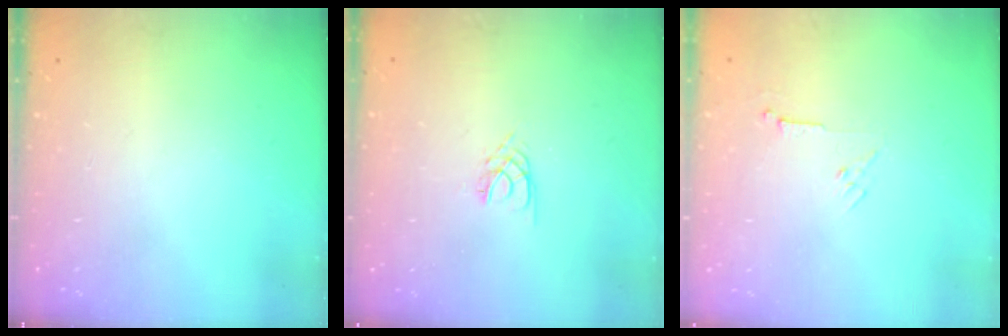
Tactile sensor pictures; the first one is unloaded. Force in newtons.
{"total": 2.1, "press": 2.1, "slide": 0.3}
{"total": 3.5, "press": 3.4, "slide": 0.7}